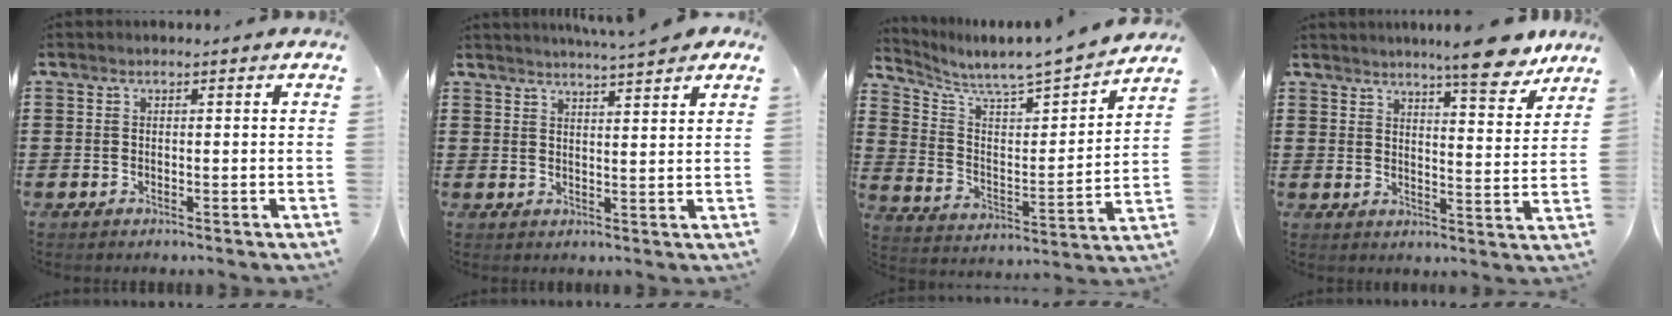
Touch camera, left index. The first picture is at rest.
{"total": 3.7, "force": [3.5, -0.6, 1.1], "torque": [-0.033, -0.012, 0.063]}
{"total": 4.9, "force": [4.8, -0.2, 1.3], "torque": [-0.052, -0.053, 0.071]}
{"total": 9.0, "force": [7.7, 0.4, 4.6], "torque": [-0.071, -0.040, 0.131]}